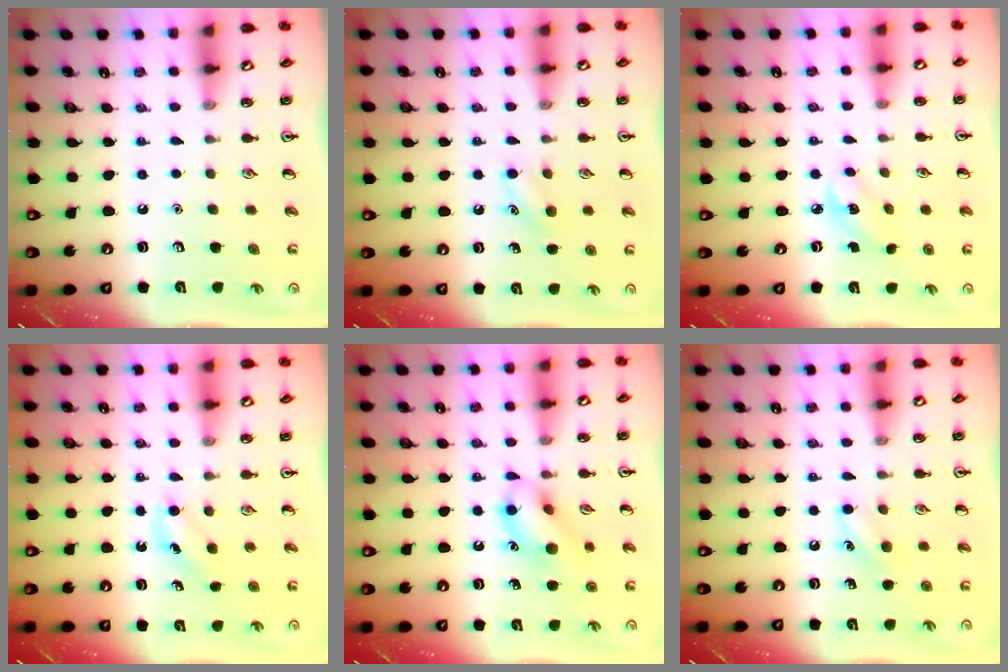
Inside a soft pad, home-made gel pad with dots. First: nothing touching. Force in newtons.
{"total": 7.7, "press": 7.5, "slide": 1.7}
{"total": 2.8, "press": 2.7, "slide": 0.8}
{"total": 3.7, "press": 3.6, "slide": 1.0}
{"total": 12.0, "press": 11.9, "slide": 1.4}
{"total": 6.5, "press": 6.2, "slide": 1.8}